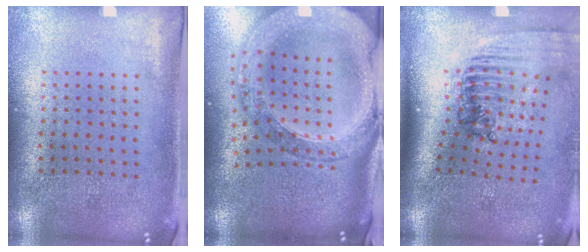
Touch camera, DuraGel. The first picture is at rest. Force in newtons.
{"total": 3.0, "press": 2.4, "slide": 1.7}
{"total": 1.7, "press": 1.4, "slide": 1.0}